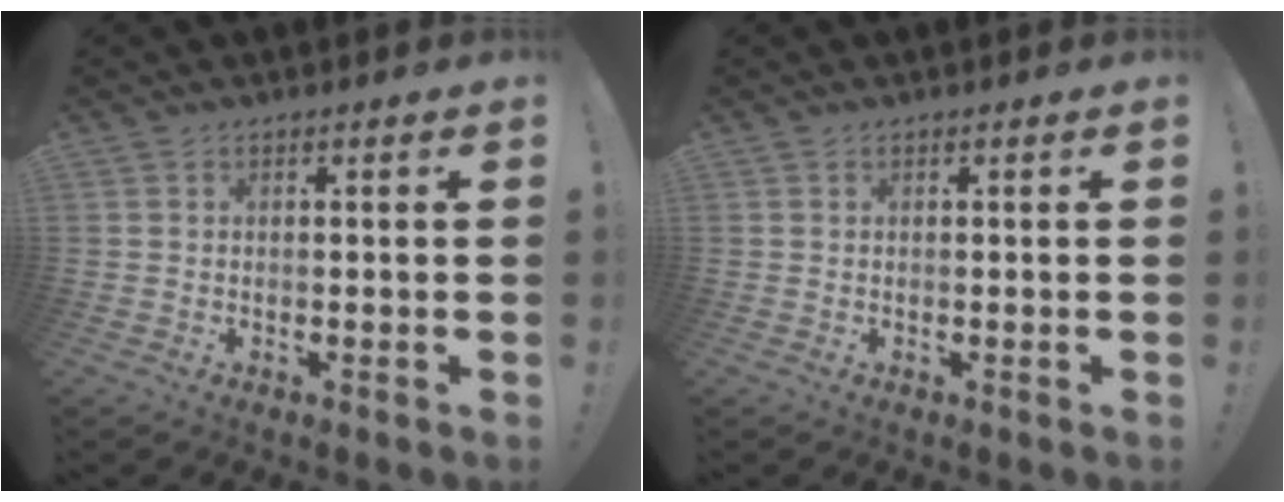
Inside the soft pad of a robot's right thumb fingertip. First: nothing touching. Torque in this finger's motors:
{"motor_torque": [-0.02, 0.10, -0.08, 0.04, 0.02]}